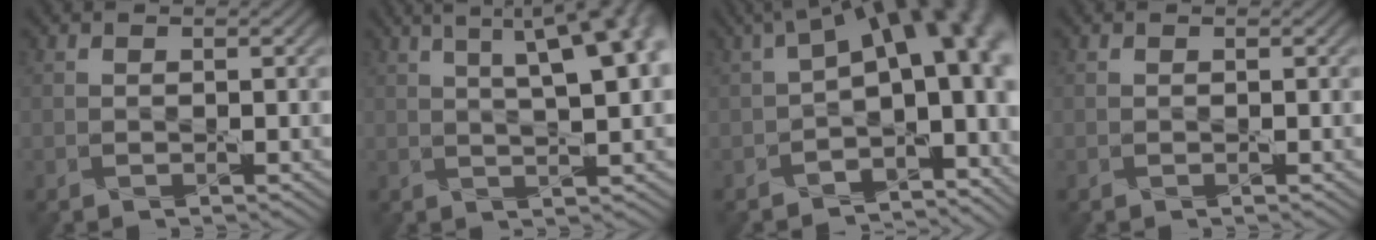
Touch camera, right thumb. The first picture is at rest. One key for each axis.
{"total": 14.3, "fx": 5.6, "fy": 5.2, "fz": 12.0, "tx": -0.147, "ty": 0.055, "tz": 0.063}
{"total": 15.3, "fx": 0.0, "fy": 8.2, "fz": 12.9, "tx": -0.172, "ty": -0.007, "tz": 0.029}
{"total": 0.0}